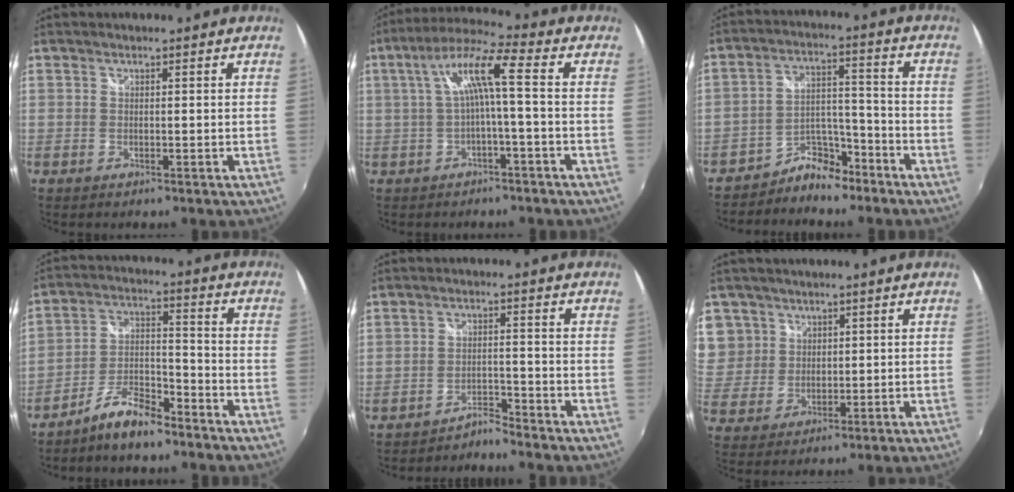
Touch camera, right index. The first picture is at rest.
{"total": 8.1, "force": [-0.4, 0.4, 8.1], "torque": [-0.169, 0.019, -0.002]}
{"total": 7.2, "force": [-6.3, 3.2, 1.7], "torque": [-0.027, 0.031, -0.111]}
{"total": 8.4, "force": [-6.8, 2.4, 4.2], "torque": [-0.096, 0.019, -0.126]}
{"total": 3.1, "force": [-3.1, -0.2, -0.2], "torque": [-0.003, 0.003, -0.058]}
{"total": 11.1, "force": [4.7, 9.7, 2.7], "torque": [-0.078, 0.017, 0.102]}